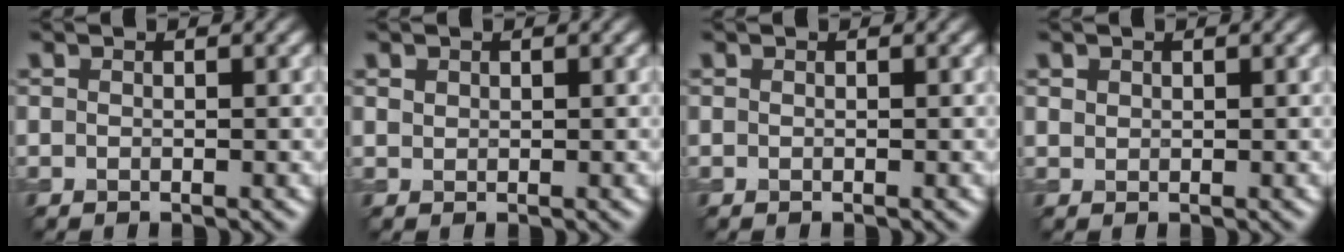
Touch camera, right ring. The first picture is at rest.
{"total": 0.6, "force": [0.4, 0.4, 0.1], "torque": [-0.003, -0.001, 0.011]}
{"total": 0.0}
{"total": 0.7, "force": [0.4, 0.5, 0.1], "torque": [-0.003, -0.002, 0.012]}